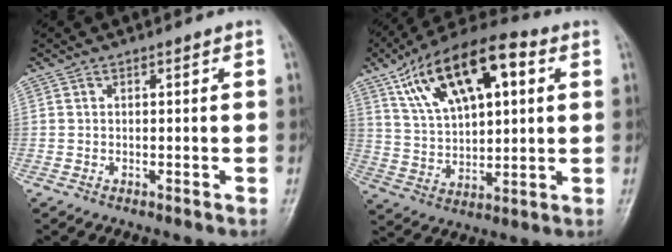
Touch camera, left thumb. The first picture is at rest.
{"total": 19.7, "force": [8.0, 9.3, 15.4], "torque": [-0.239, 0.000, 0.137]}